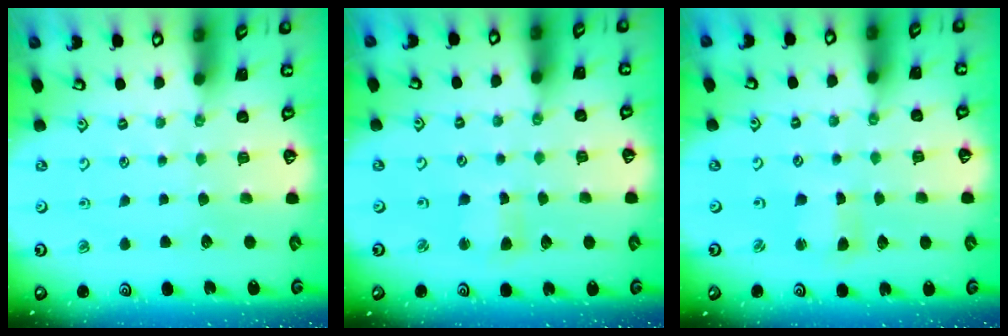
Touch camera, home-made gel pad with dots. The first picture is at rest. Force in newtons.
{"total": 3.1, "press": 3.1, "slide": 0.3}
{"total": 2.4, "press": 2.4, "slide": 0.3}